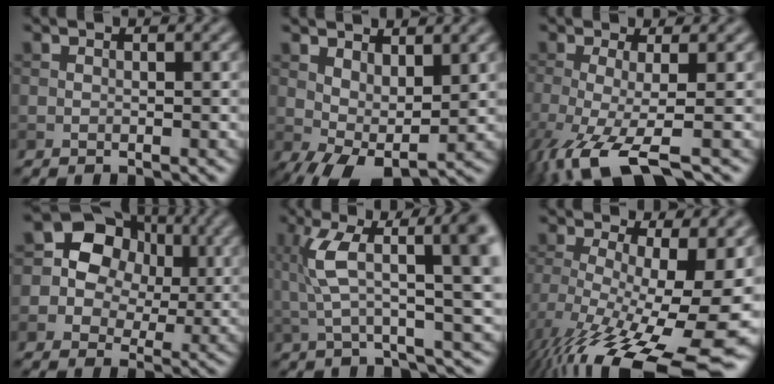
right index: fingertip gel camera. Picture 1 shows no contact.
{"total": 5.5, "force": [1.0, 2.7, 4.6], "torque": [-0.086, -0.007, 0.021]}
{"total": 6.7, "force": [-3.1, 1.5, 5.7], "torque": [-0.107, -0.015, -0.068]}
{"total": 8.0, "force": [2.0, 6.6, 4.1], "torque": [-0.067, 0.009, 0.015]}
{"total": 10.4, "force": [3.1, 2.7, 9.5], "torque": [-0.159, 0.013, 0.060]}
{"total": 17.0, "force": [-6.0, 5.5, 14.9], "torque": [-0.257, -0.022, -0.080]}